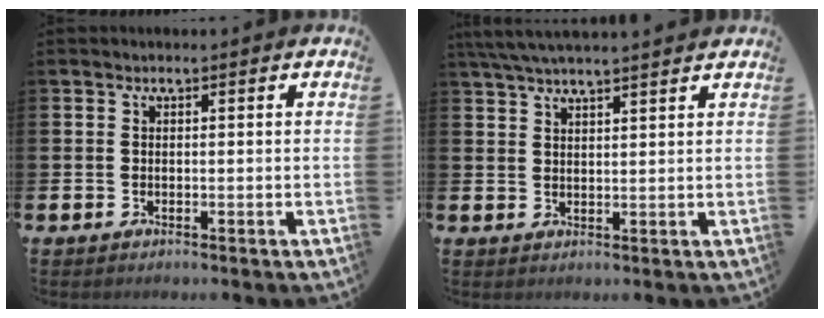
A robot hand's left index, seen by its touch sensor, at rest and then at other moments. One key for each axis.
{"total": 4.4, "fx": 4.1, "fy": 0.1, "fz": 1.5, "tx": -0.043, "ty": -0.007, "tz": 0.077}